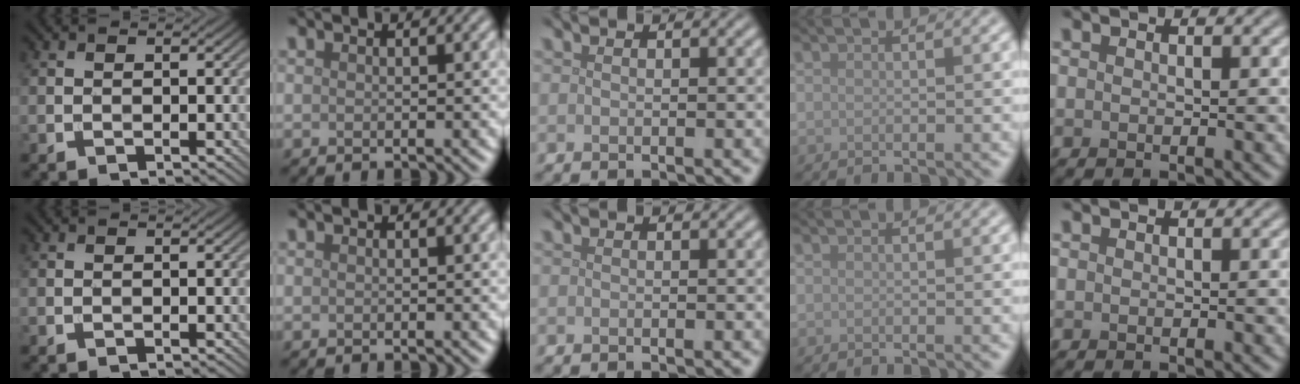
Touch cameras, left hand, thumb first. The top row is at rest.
{}